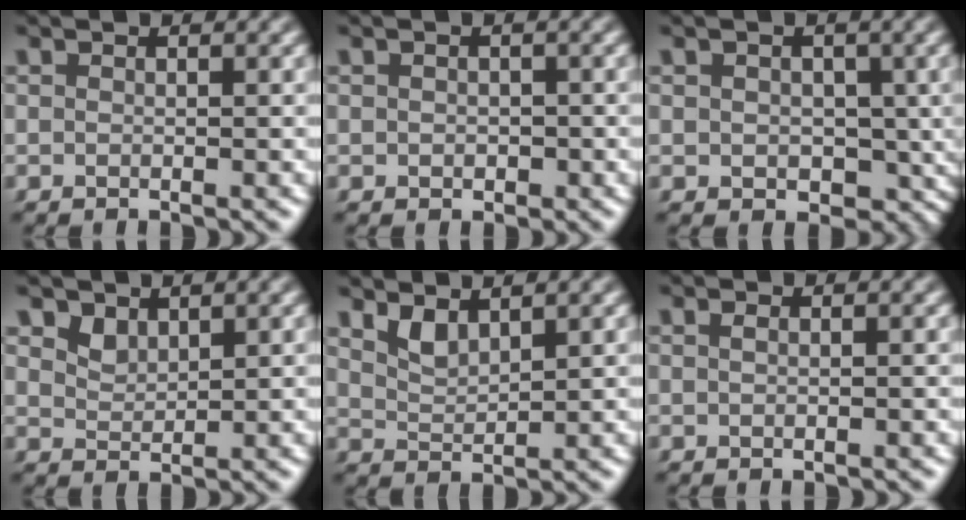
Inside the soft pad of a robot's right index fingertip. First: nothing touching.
{"total": 1.2, "force": [-0.3, 1.0, 0.4], "torque": [-0.010, -0.006, -0.002]}
{"total": 5.6, "force": [-3.7, 3.6, 2.1], "torque": [-0.017, -0.023, -0.044]}
{"total": 1.5, "force": [1.0, 0.9, 0.6], "torque": [-0.021, -0.009, 0.027]}
{"total": 2.0, "force": [1.4, 1.0, 1.1], "torque": [-0.030, -0.008, 0.030]}
{"total": 0.0}